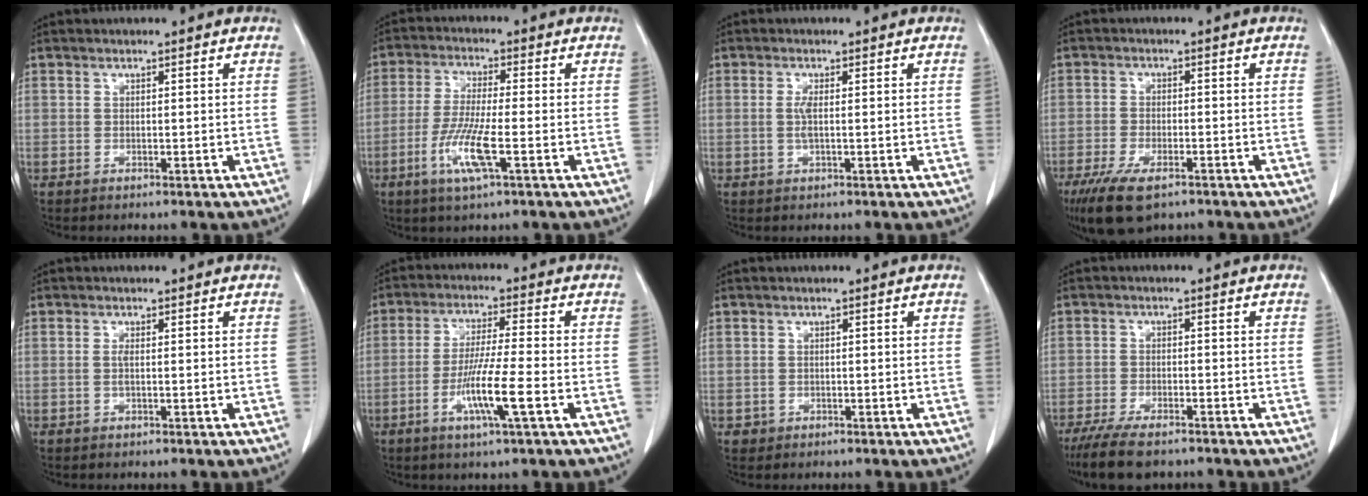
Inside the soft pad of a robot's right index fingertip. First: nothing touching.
{"total": 8.5, "force": [-3.2, 0.8, 7.8], "torque": [-0.163, -0.013, -0.064]}
{"total": 2.4, "force": [-0.1, 0.7, 2.3], "torque": [-0.052, -0.001, -0.001]}
{"total": 9.6, "force": [-6.3, 3.7, 6.2], "torque": [-0.116, -0.017, -0.105]}
{"total": 1.2, "force": [-0.1, 0.3, 1.1], "torque": [-0.025, 0.000, -0.001]}
{"total": 9.1, "force": [-3.2, -0.1, 8.6], "torque": [-0.162, -0.013, -0.062]}
{"total": 1.6, "force": [-0.4, 1.5, 0.2], "torque": [0.002, 0.006, -0.001]}
{"total": 9.0, "force": [-7.0, 2.6, 5.1], "torque": [-0.088, -0.018, -0.115]}